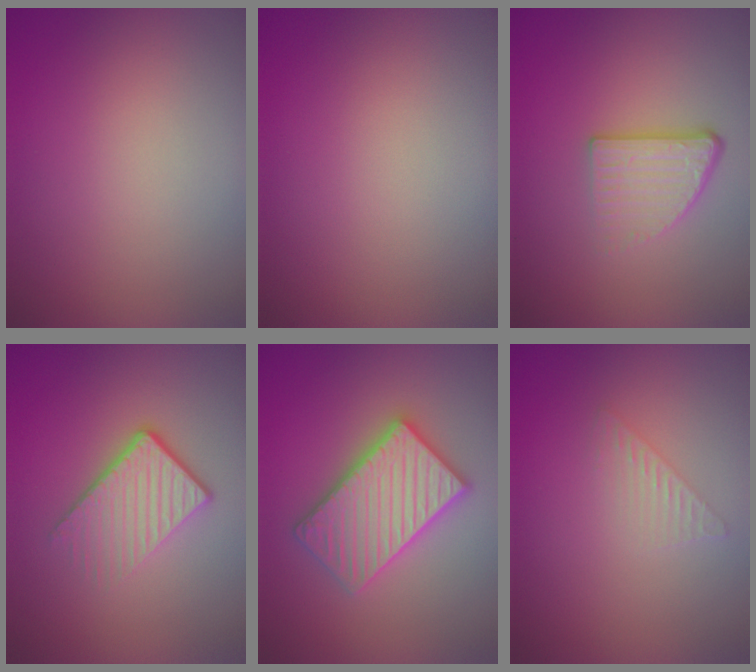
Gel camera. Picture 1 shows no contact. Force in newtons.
{"total": 0.0}
{"total": 3.6, "press": 2.3, "slide": 2.8}
{"total": 3.9, "press": 2.7, "slide": 2.9}
{"total": 5.5, "press": 5.5, "slide": 0.9}
{"total": 1.4, "press": 1.4, "slide": 0.1}